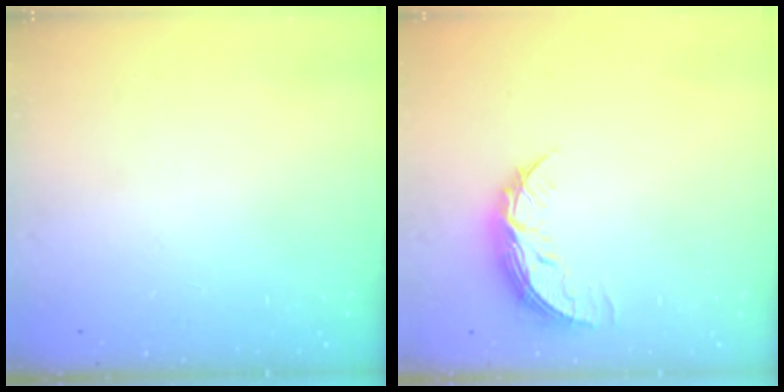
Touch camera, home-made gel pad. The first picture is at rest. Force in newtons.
{"total": 8.2, "press": 8.2, "slide": 0.5}